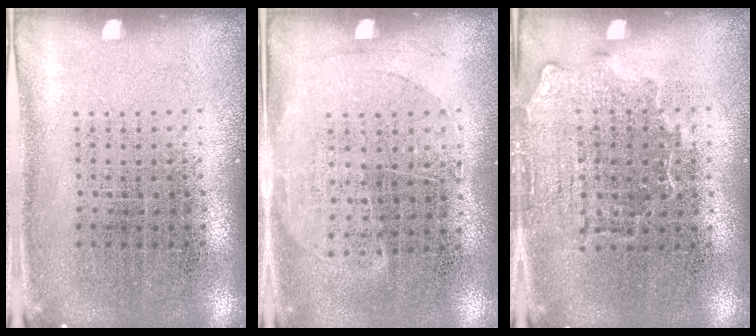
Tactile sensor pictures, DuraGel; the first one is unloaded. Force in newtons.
{"total": 1.3, "press": 1.1, "slide": 0.7}
{"total": 1.5, "press": 1.2, "slide": 0.8}